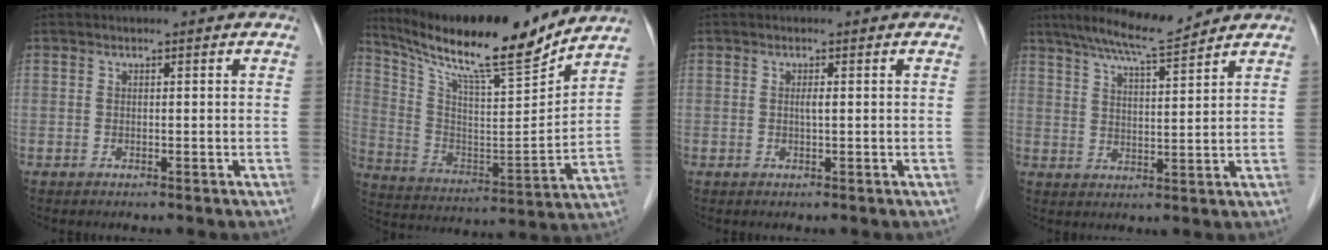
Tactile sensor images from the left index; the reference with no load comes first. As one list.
[{"total": 19.3, "force": [17.1, 0.1, 8.9], "torque": [-0.167, -0.029, 0.286]}, {"total": 0.9, "force": [0.1, 0.0, 0.9], "torque": [-0.018, 0.000, 0.000]}, {"total": 8.4, "force": [7.3, -0.2, 4.1], "torque": [-0.071, 0.006, 0.124]}]